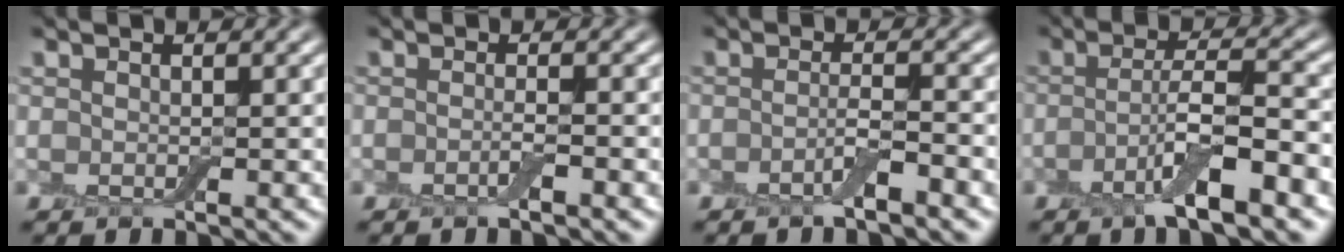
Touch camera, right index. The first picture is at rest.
{"total": 1.0, "force": [-0.7, 0.0, 0.7], "torque": [-0.013, -0.004, -0.012]}
{"total": 1.8, "force": [-1.2, 0.2, 1.4], "torque": [-0.024, 0.003, -0.024]}
{"total": 5.4, "force": [-2.5, 0.9, 4.7], "torque": [-0.081, 0.005, -0.050]}